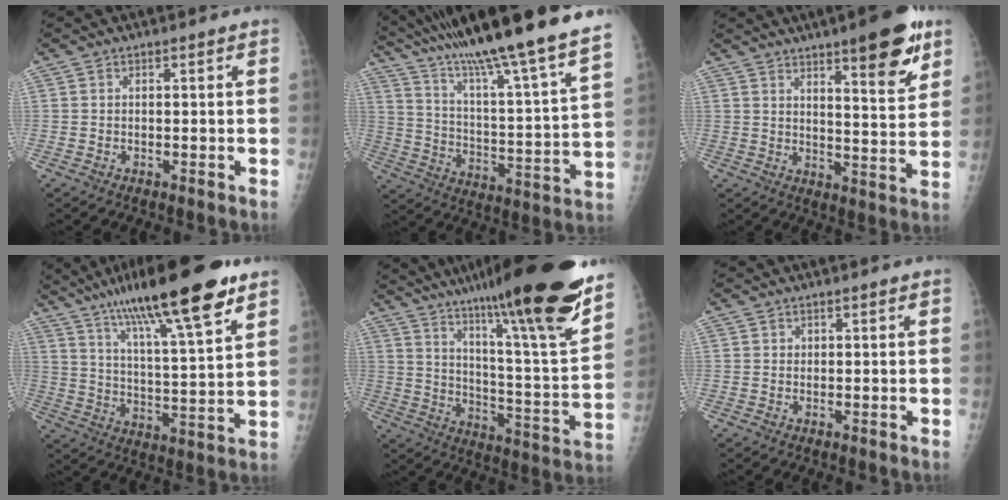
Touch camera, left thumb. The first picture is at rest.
{"total": 33.0, "force": [26.8, 2.1, 19.1], "torque": [-0.300, -0.111, 0.398]}
{"total": 13.3, "force": [8.1, 2.9, 10.1], "torque": [-0.116, -0.045, 0.114]}
{"total": 22.0, "force": [14.2, 3.7, 16.4], "torque": [-0.266, -0.042, 0.234]}
{"total": 29.0, "force": [21.1, 2.2, 19.7], "torque": [-0.293, -0.099, 0.318]}
{"total": 0.5, "force": [0.4, 0.4, 0.1], "torque": [0.004, -0.002, 0.005]}